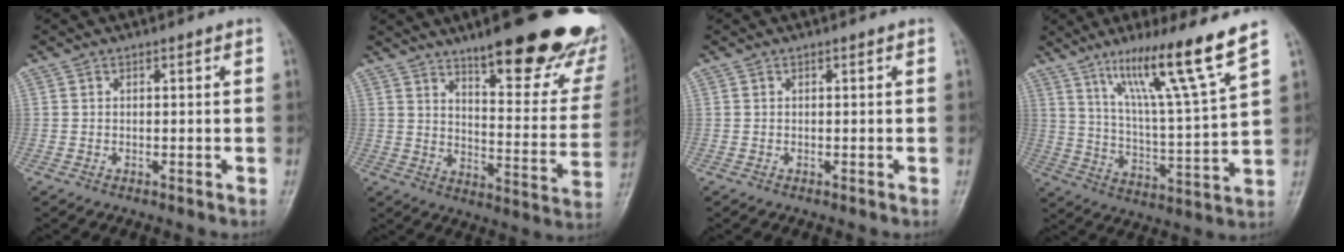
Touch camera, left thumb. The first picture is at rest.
{"total": 26.3, "force": [18.2, 7.0, 17.7], "torque": [-0.194, -0.095, 0.244]}
{"total": 0.0}
{"total": 15.9, "force": [10.4, -0.4, 12.0], "torque": [-0.197, -0.058, 0.177]}